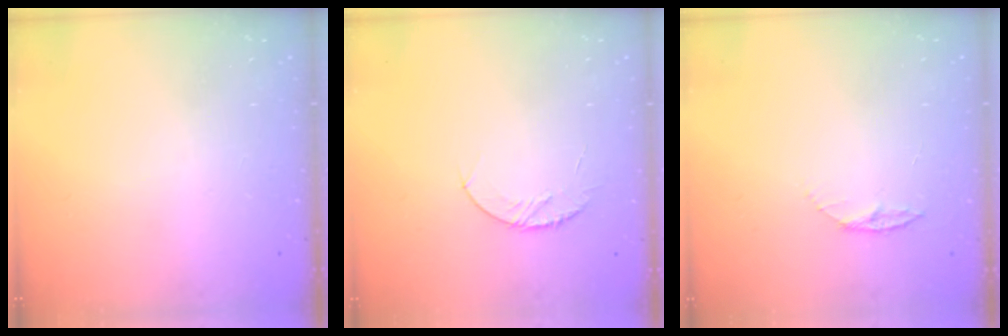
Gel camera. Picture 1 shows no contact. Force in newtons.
{"total": 5.3, "press": 5.3, "slide": 0.6}
{"total": 4.4, "press": 4.4, "slide": 0.5}